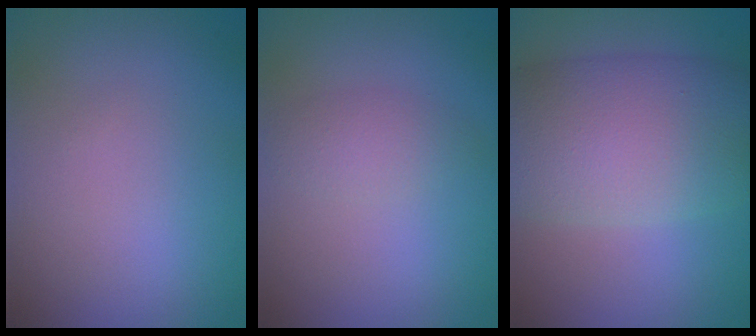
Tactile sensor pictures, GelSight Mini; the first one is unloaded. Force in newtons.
{"total": 1.8, "press": 1.8, "slide": 0.0}
{"total": 9.9, "press": 9.9, "slide": 0.4}